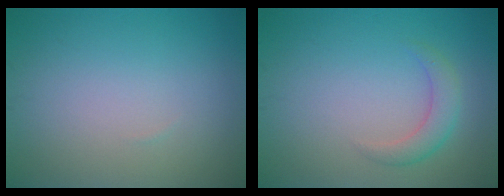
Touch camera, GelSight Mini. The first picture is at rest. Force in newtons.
{"total": 2.3, "press": 2.3, "slide": 0.1}